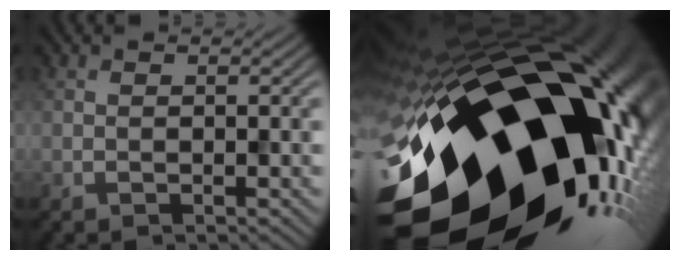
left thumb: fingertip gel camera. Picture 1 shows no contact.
{"total": 23.7, "force": [-7.3, 14.4, 17.4], "torque": [-0.322, -0.081, -0.109]}